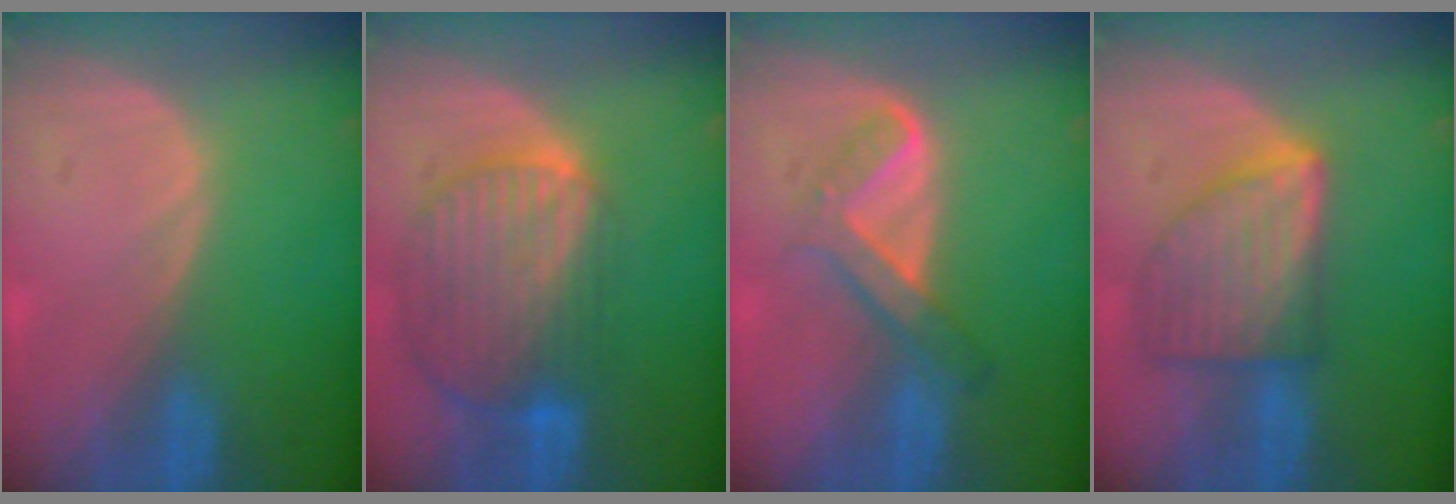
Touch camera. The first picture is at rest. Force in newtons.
{"total": 10.4, "press": 8.7, "slide": 5.6}
{"total": 5.3, "press": 5.0, "slide": 1.9}
{"total": 7.9, "press": 7.9, "slide": 0.3}